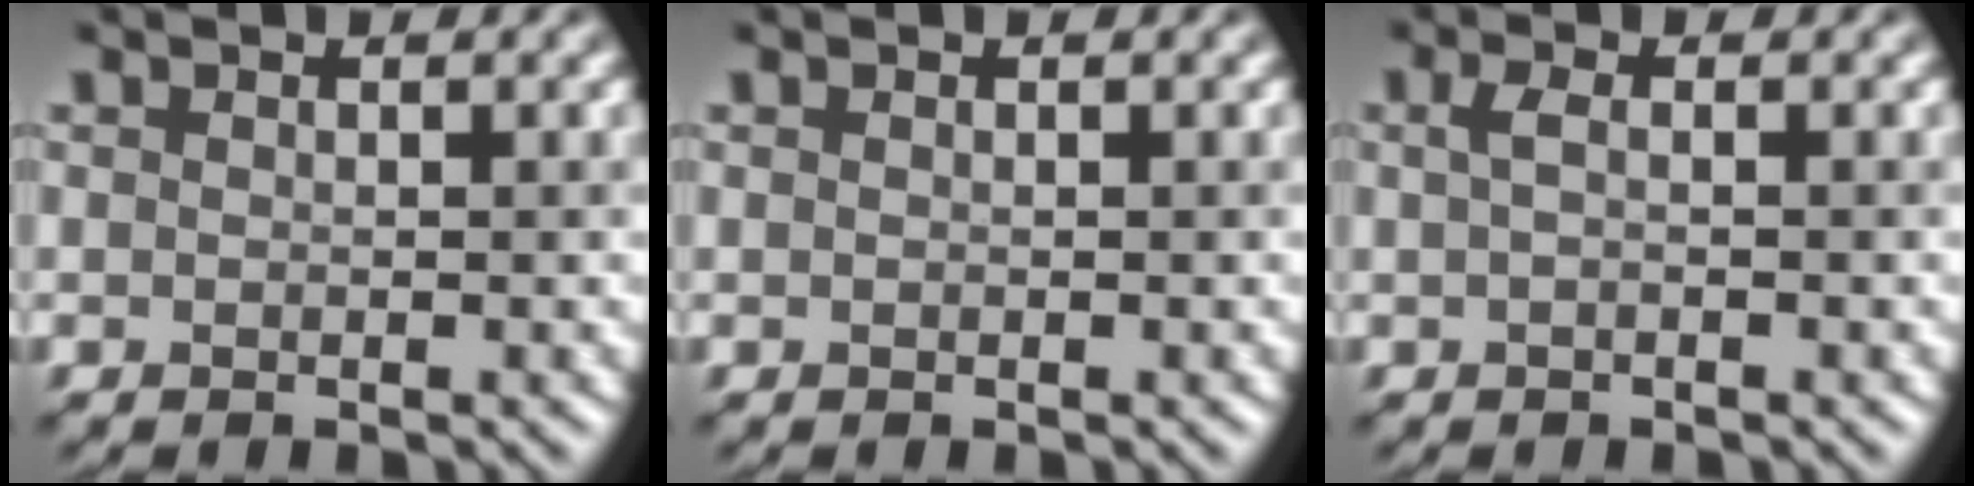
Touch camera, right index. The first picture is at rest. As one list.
[{"total": 0.0}, {"total": 0.9, "force": [0.0, 0.2, 0.9], "torque": [-0.022, 0.007, 0.003]}]